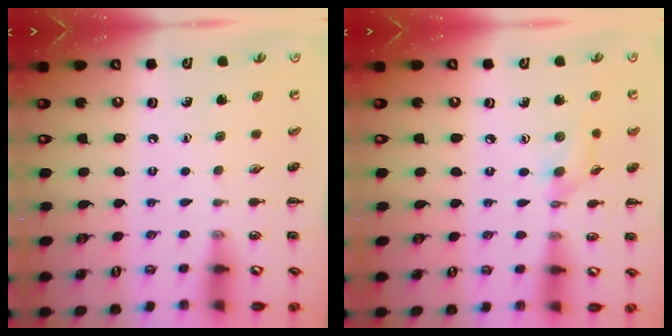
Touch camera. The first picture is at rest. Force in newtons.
{"total": 6.1, "press": 6.0, "slide": 0.8}